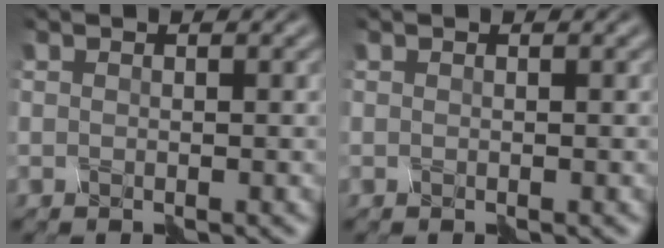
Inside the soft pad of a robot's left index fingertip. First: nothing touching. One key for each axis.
{"total": 0.0}